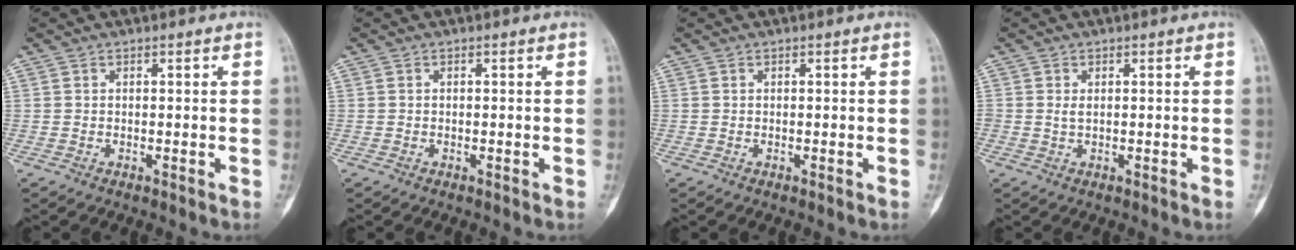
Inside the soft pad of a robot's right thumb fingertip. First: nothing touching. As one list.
[{"total": 0.0}, {"total": 0.0}, {"total": 1.1, "force": [0.2, 0.6, 0.9], "torque": [-0.017, 0.000, 0.007]}]